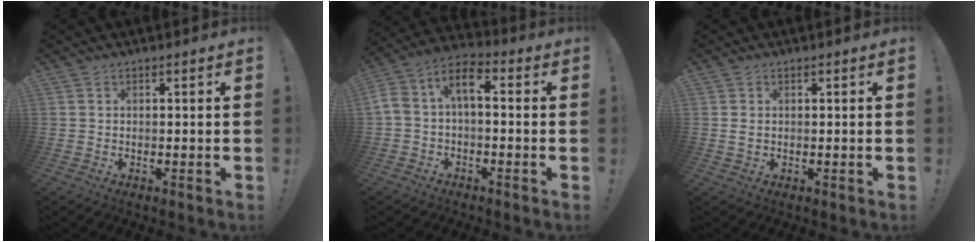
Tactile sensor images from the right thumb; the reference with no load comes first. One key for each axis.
{"total": 7.3, "fx": -0.4, "fy": 4.2, "fz": 6.0, "tx": -0.110, "ty": 0.011, "tz": -0.006}
{"total": 1.2, "fx": 0.3, "fy": 0.7, "fz": 0.9, "tx": -0.012, "ty": 0.001, "tz": 0.005}